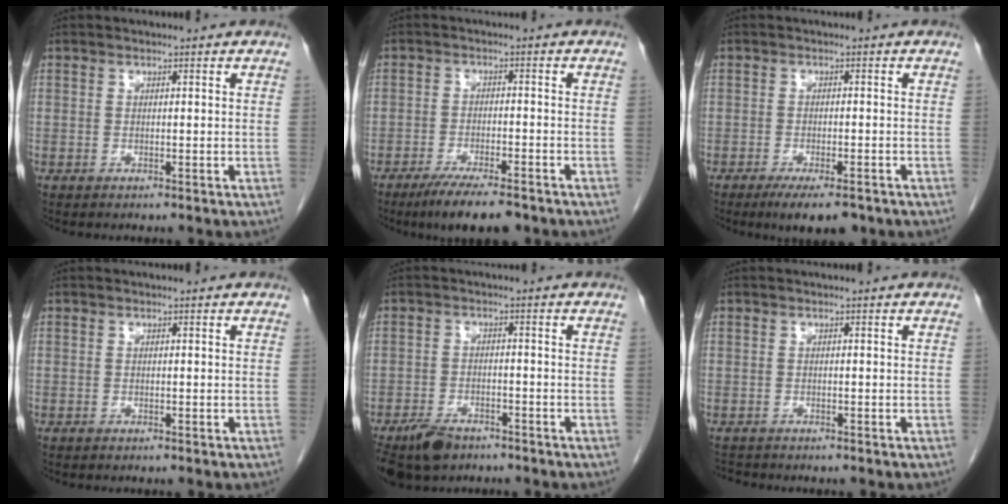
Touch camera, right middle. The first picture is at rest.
{"total": 8.1, "force": [-6.2, 1.5, 4.9], "torque": [-0.076, -0.015, -0.097]}
{"total": 6.3, "force": [-4.6, 1.5, 4.1], "torque": [-0.056, -0.010, -0.067]}
{"total": 0.0}
{"total": 6.9, "force": [-5.2, 3.2, 3.2], "torque": [-0.059, -0.007, -0.089]}
{"total": 1.2, "force": [-1.2, 0.2, -0.2], "torque": [0.000, -0.005, -0.020]}